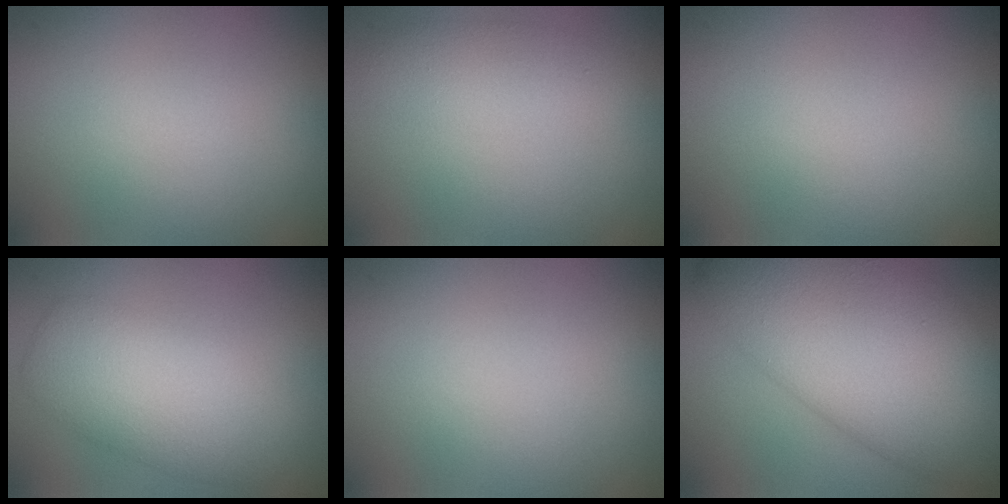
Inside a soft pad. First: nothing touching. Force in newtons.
{"total": 2.7, "press": 2.7, "slide": 0.0}
{"total": 0.0}
{"total": 5.5, "press": 5.5, "slide": 0.5}
{"total": 0.0}
{"total": 13.2, "press": 13.2, "slide": 0.2}